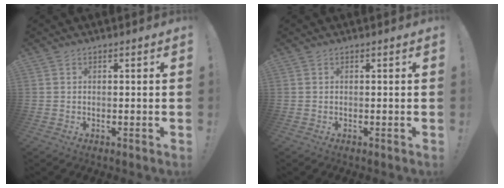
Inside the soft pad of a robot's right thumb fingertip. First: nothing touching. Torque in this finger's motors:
{"motor_torque": [0.00, 0.00, 0.00, 0.00, 0.00]}